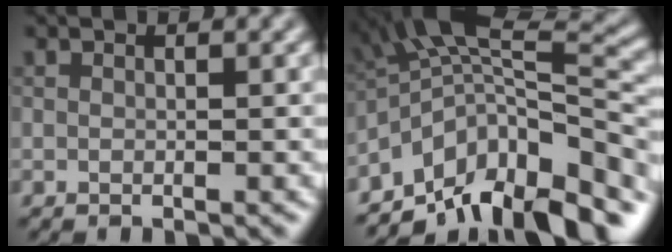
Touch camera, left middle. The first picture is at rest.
{"total": 12.9, "force": [-7.2, 5.0, 9.4], "torque": [-0.153, 0.027, -0.122]}